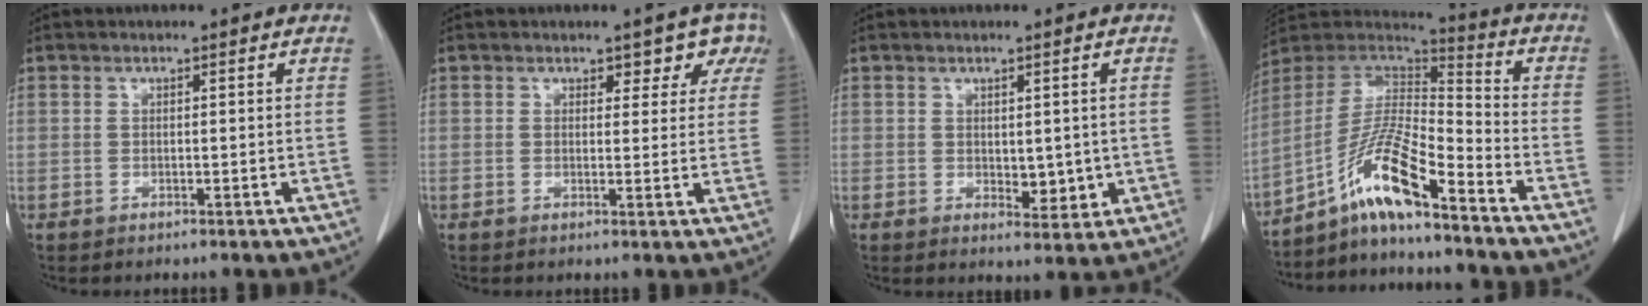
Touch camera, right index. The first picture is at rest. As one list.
[{"total": 3.8, "force": [2.5, 2.5, 1.3], "torque": [0.009, 0.000, 0.018]}, {"total": 4.2, "force": [-0.2, 2.2, 3.5], "torque": [-0.039, -0.008, 0.007]}, {"total": 12.8, "force": [-8.5, 1.2, 9.5], "torque": [-0.183, 0.011, -0.157]}]